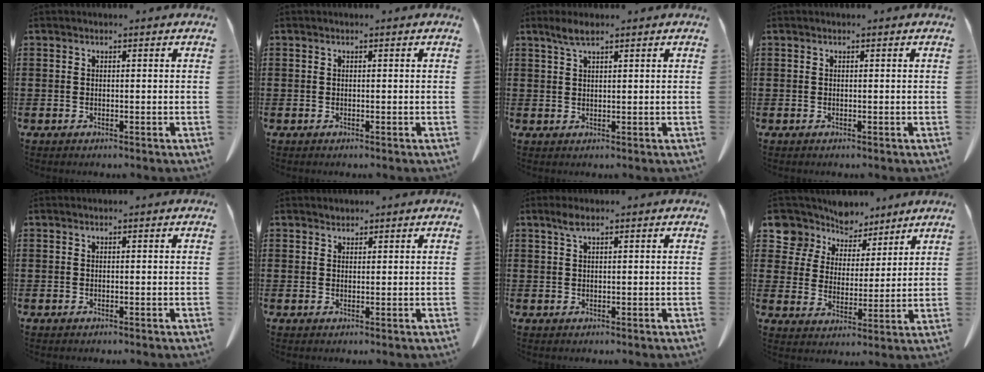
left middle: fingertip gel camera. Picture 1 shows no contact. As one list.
[{"total": 0.0}, {"total": 2.8, "force": [2.0, 0.5, 2.0], "torque": [-0.044, 0.000, 0.036]}, {"total": 0.0}, {"total": 0.0}, {"total": 1.0, "force": [0.9, 0.3, 0.0], "torque": [-0.003, -0.002, 0.020]}, {"total": 1.8, "force": [1.0, 0.4, 1.5], "torque": [-0.033, 0.001, 0.018]}, {"total": 8.4, "force": [7.3, 4.0, 0.6], "torque": [-0.052, -0.039, 0.137]}]